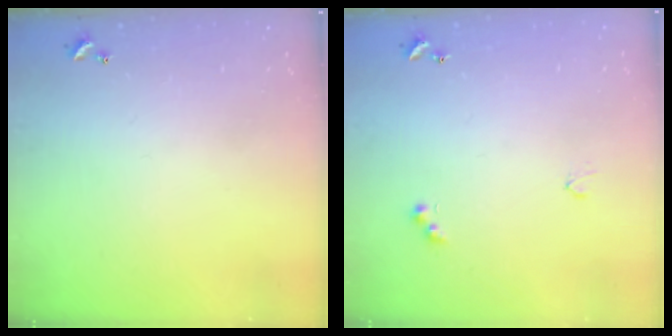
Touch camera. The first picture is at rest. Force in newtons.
{"total": 4.4, "press": 4.4, "slide": 0.7}